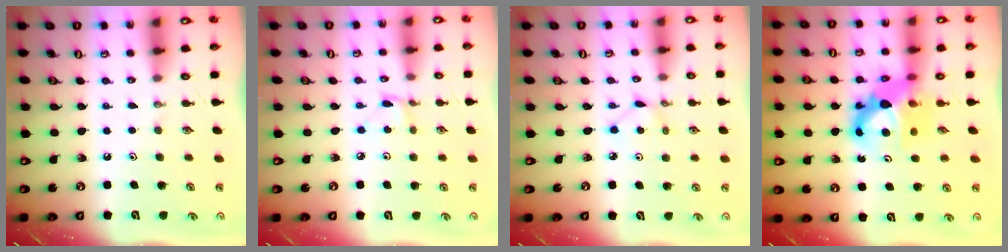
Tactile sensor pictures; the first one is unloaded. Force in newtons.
{"total": 2.0, "press": 2.0, "slide": 0.2}
{"total": 2.8, "press": 2.8, "slide": 0.3}
{"total": 11.4, "press": 11.4, "slide": 1.1}